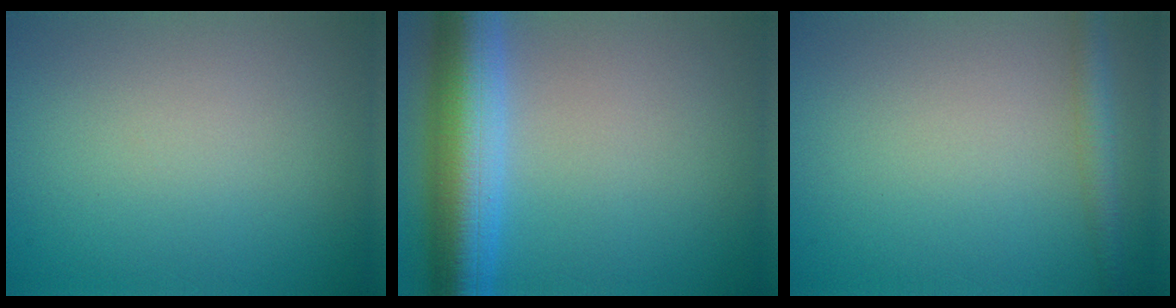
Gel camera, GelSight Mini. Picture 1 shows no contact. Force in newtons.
{"total": 8.4, "press": 8.4, "slide": 0.3}
{"total": 2.2, "press": 2.2, "slide": 0.1}